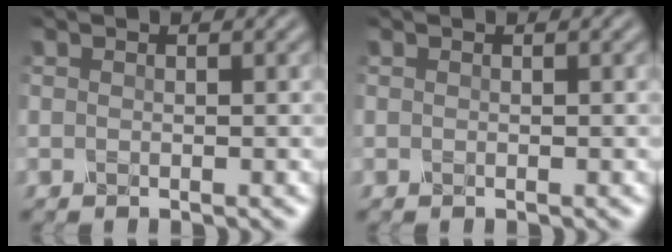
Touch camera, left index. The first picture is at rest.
{"total": 0.0}